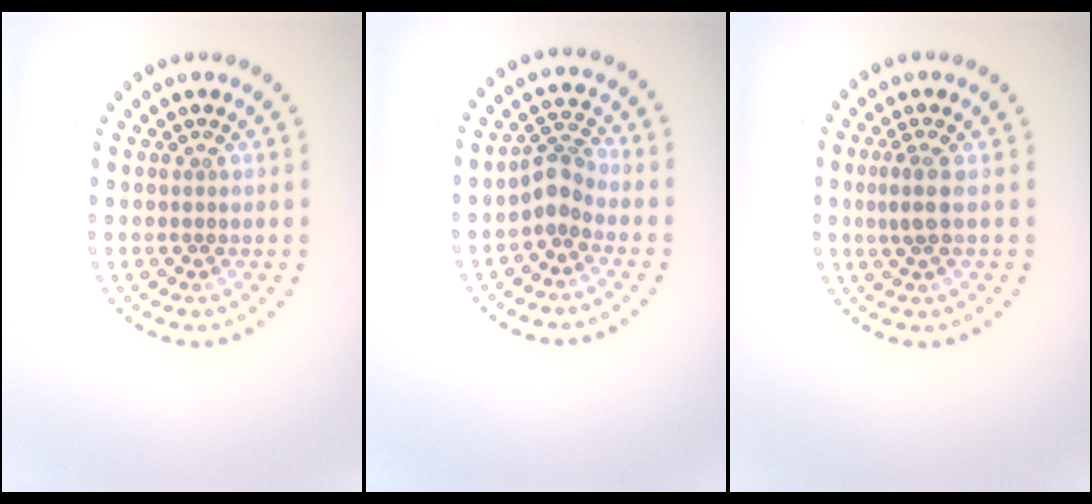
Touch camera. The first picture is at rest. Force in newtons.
{"total": 2.4, "press": 1.9, "slide": 1.5}
{"total": 1.9, "press": 1.6, "slide": 1.0}